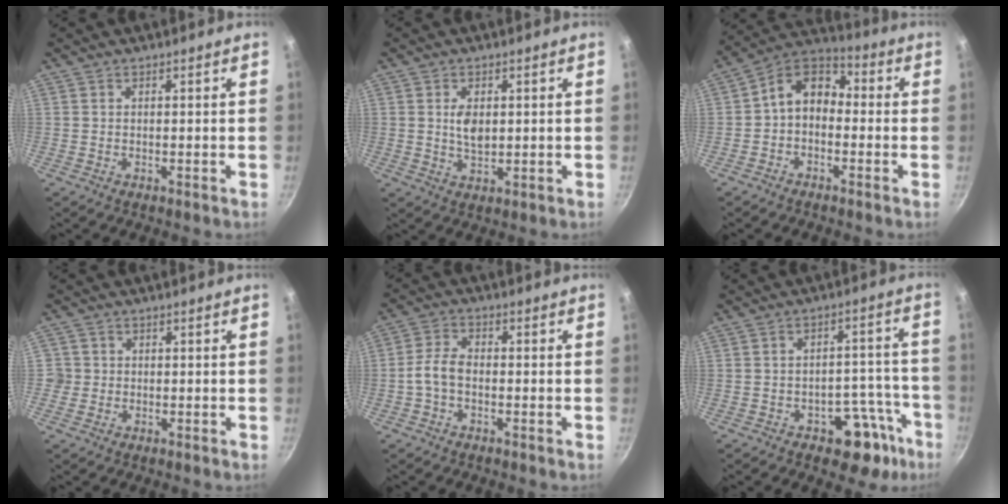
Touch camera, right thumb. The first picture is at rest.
{"total": 4.3, "force": [0.7, 2.5, 3.4], "torque": [-0.056, -0.008, 0.016]}
{"total": 9.6, "force": [-0.8, 6.9, 6.6], "torque": [-0.082, 0.038, -0.035]}
{"total": 2.4, "force": [-0.2, 2.4, -0.1], "torque": [0.018, 0.008, -0.006]}
{"total": 5.0, "force": [-1.2, 3.0, 3.8], "torque": [-0.076, 0.020, -0.029]}
{"total": 11.0, "force": [-6.3, 5.9, 6.9], "torque": [-0.050, 0.056, -0.081]}